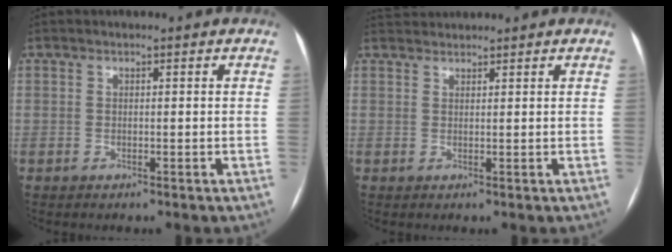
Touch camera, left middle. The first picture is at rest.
{"total": 2.4, "force": [2.4, 0.0, -0.2], "torque": [-0.004, 0.026, 0.051]}